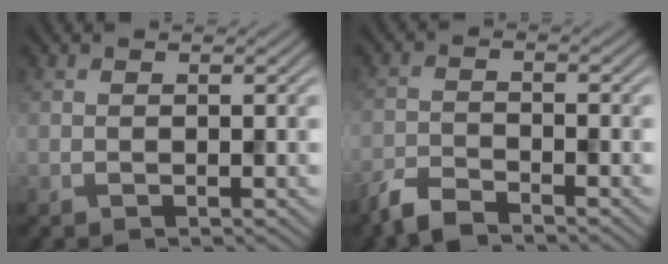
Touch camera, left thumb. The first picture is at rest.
{"total": 3.9, "force": [-3.5, 0.7, 1.6], "torque": [-0.036, -0.006, -0.080]}